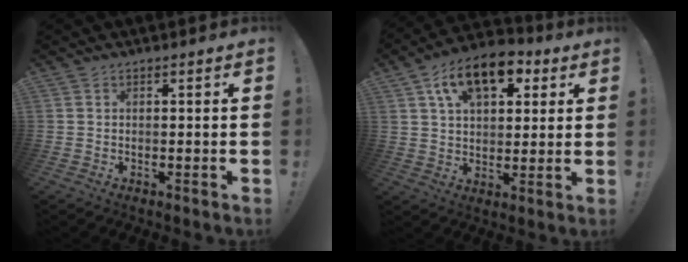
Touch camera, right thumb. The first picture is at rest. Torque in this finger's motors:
{"motor_torque": [1.94, 2.04, 0.95, 0.04, 0.09]}